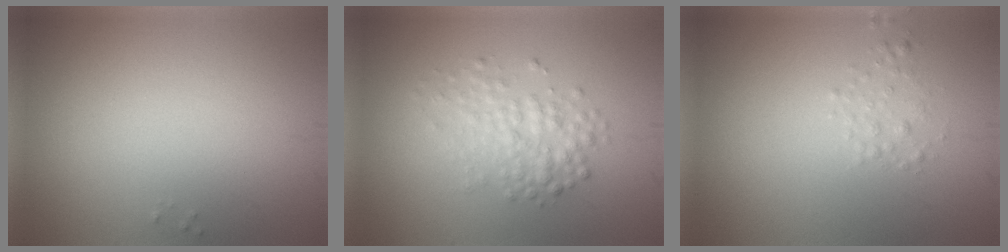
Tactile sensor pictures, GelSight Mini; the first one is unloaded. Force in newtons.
{"total": 3.2, "press": 3.2, "slide": 0.1}
{"total": 1.1, "press": 1.1, "slide": 0.1}